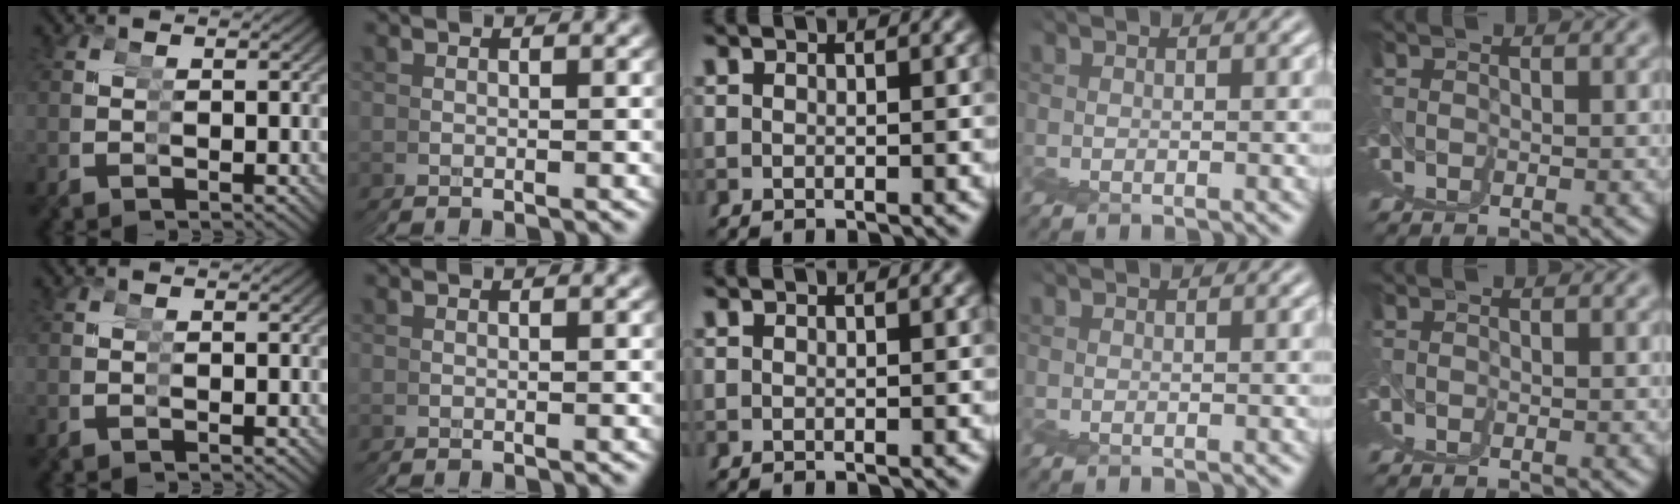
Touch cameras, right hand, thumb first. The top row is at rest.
{}